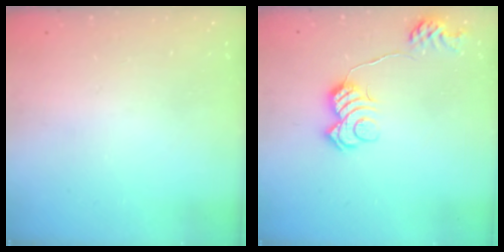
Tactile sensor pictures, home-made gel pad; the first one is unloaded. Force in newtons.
{"total": 12.5, "press": 12.5, "slide": 0.4}